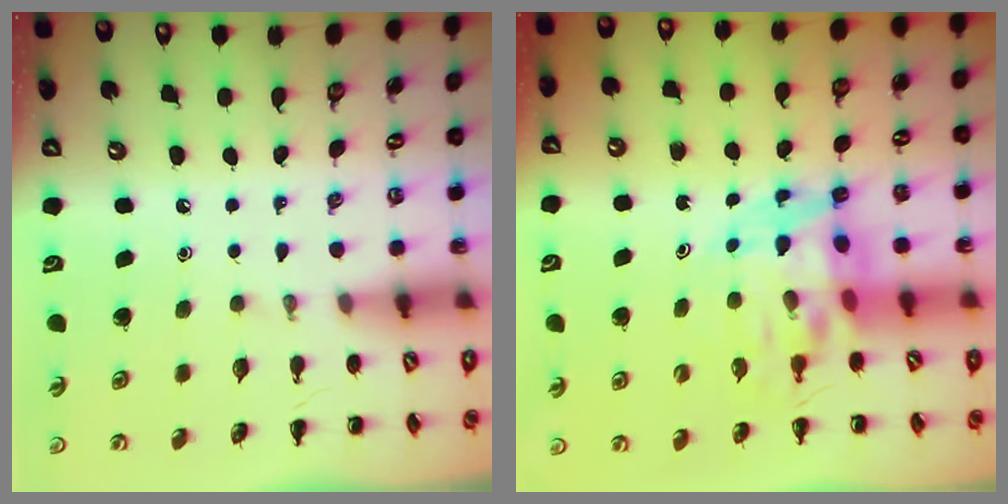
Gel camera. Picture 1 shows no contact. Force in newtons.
{"total": 11.0, "press": 10.5, "slide": 3.2}